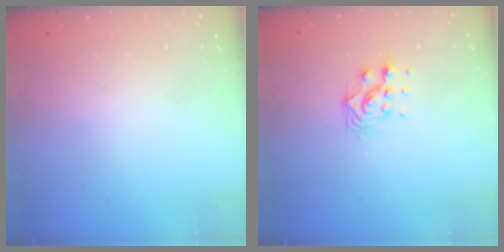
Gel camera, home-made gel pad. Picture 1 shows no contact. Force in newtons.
{"total": 7.6, "press": 7.5, "slide": 0.5}